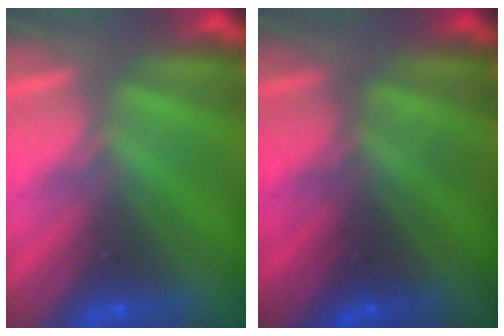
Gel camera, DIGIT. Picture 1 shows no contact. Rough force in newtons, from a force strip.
{"total": 1.3}